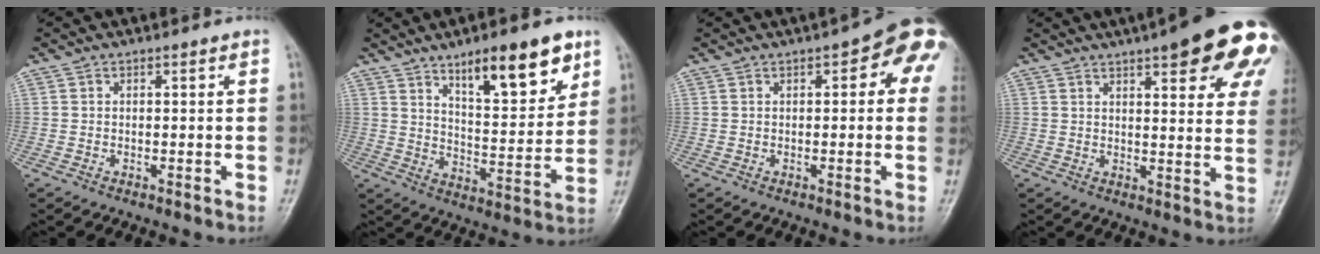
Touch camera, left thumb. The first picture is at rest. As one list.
[{"total": 14.9, "force": [9.1, 4.7, 10.9], "torque": [-0.130, -0.053, 0.147]}, {"total": 9.5, "force": [3.3, 3.8, 8.0], "torque": [-0.065, 0.012, 0.028]}, {"total": 21.9, "force": [12.0, 6.2, 17.2], "torque": [-0.189, -0.015, 0.135]}]